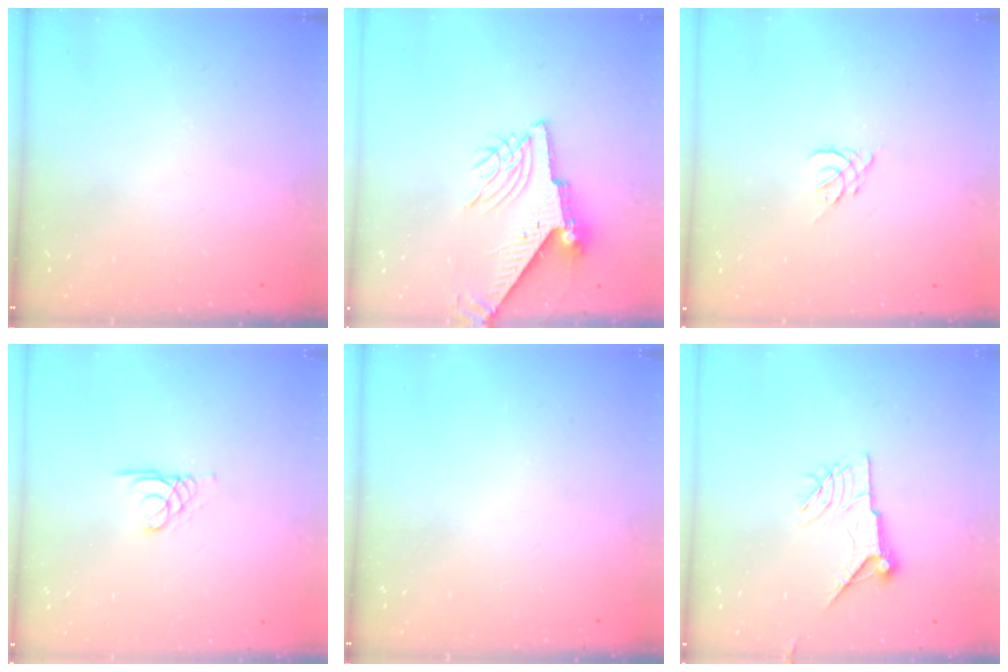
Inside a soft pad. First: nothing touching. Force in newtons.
{"total": 8.7, "press": 8.7, "slide": 1.2}
{"total": 1.3, "press": 1.2, "slide": 0.6}
{"total": 1.7, "press": 1.7, "slide": 0.1}
{"total": 0.0}
{"total": 9.9, "press": 9.9, "slide": 1.0}